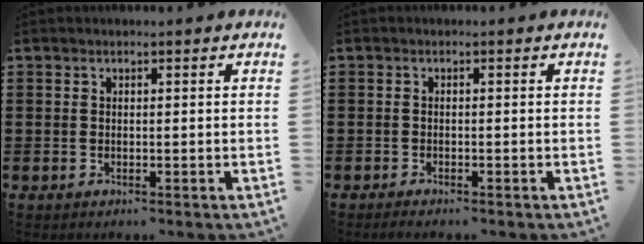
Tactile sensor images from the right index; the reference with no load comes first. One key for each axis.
{"total": 0.9, "fx": -0.9, "fy": -0.1, "fz": 0.1, "tx": -0.004, "ty": -0.004, "tz": -0.018}